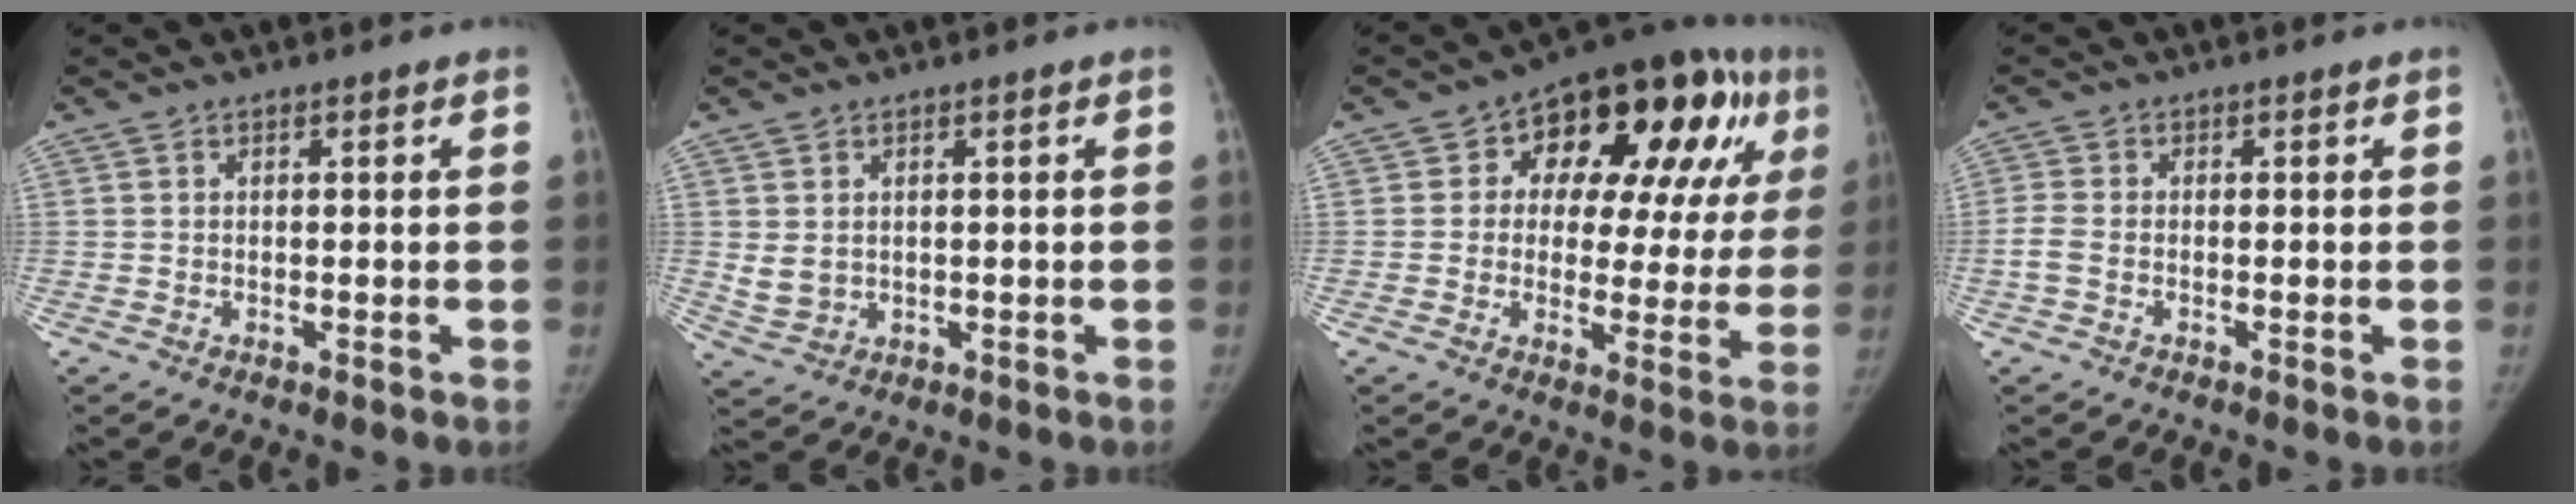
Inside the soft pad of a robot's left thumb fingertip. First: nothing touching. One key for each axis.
{"total": 3.4, "fx": 0.6, "fy": 2.8, "fz": 1.9, "tx": -0.028, "ty": -0.010, "tz": 0.024}
{"total": 21.1, "fx": 7.2, "fy": 11.8, "fz": 15.9, "tx": -0.157, "ty": 0.021, "tz": 0.090}
{"total": 2.8, "fx": -0.9, "fy": 1.8, "fz": 1.9, "tx": -0.049, "ty": 0.001, "tz": -0.022}